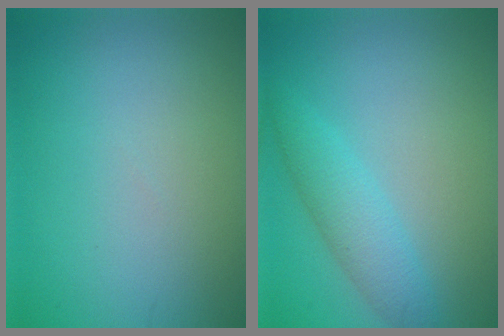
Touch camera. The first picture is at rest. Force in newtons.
{"total": 3.0, "press": 3.0, "slide": 0.1}